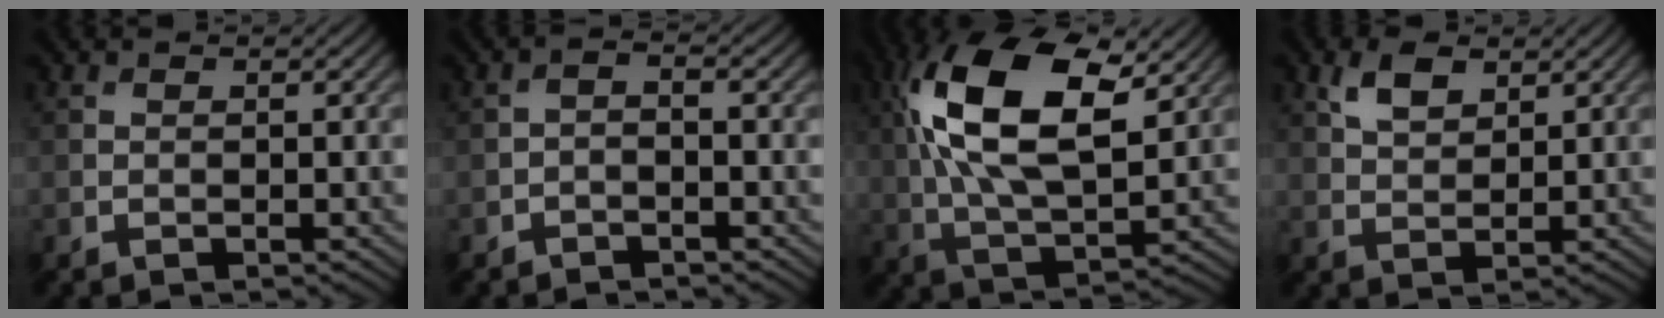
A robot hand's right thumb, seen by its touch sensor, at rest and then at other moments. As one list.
[{"total": 1.4, "force": [-1.0, 0.4, 1.0], "torque": [-0.020, 0.000, -0.023]}, {"total": 16.8, "force": [5.7, 8.2, 13.6], "torque": [-0.285, 0.025, 0.094]}, {"total": 3.9, "force": [2.2, 2.1, 2.4], "torque": [-0.054, -0.001, 0.044]}]